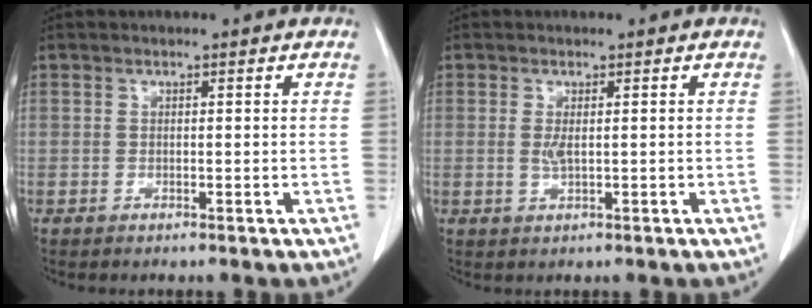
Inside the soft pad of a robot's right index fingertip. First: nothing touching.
{"total": 1.7, "force": [0.1, 0.4, 1.7], "torque": [-0.040, -0.003, 0.006]}